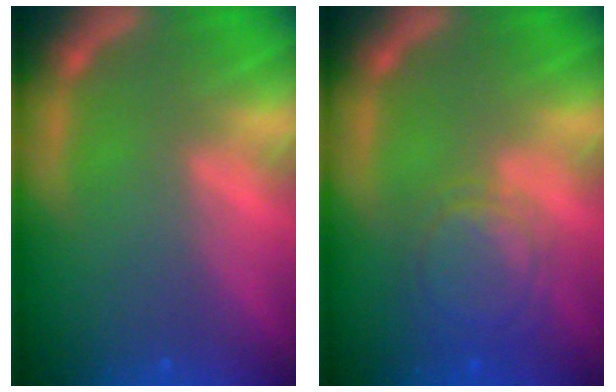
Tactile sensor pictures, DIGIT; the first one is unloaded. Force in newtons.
{"total": 5.1}